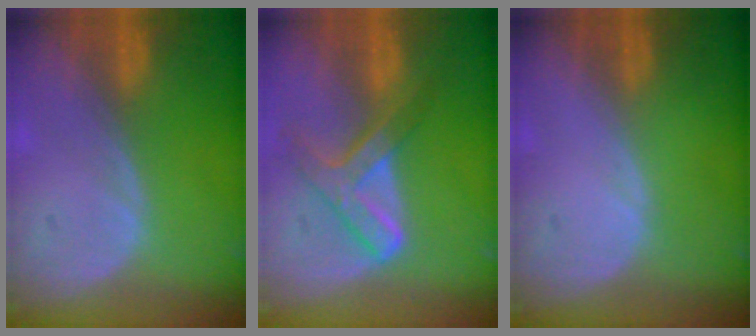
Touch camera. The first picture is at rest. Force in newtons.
{"total": 7.2, "press": 6.2, "slide": 3.8}
{"total": 0.0}